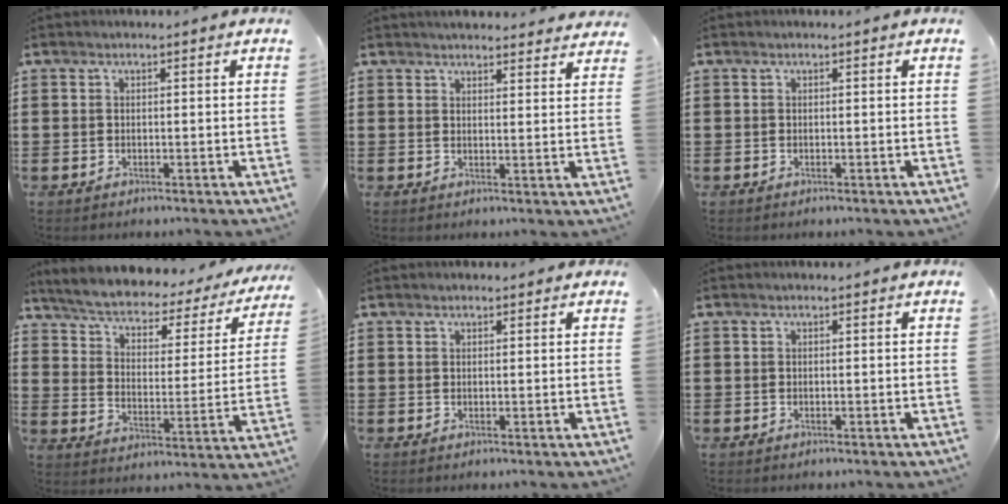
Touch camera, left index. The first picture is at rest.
{"total": 3.1, "force": [3.1, 0.2, 0.2], "torque": [-0.005, -0.013, 0.055]}
{"total": 0.0}
{"total": 3.8, "force": [3.2, 1.1, 1.8], "torque": [-0.052, -0.030, 0.046]}
{"total": 0.7, "force": [0.5, 0.4, 0.1], "torque": [-0.004, 0.004, 0.011]}
{"total": 0.0}